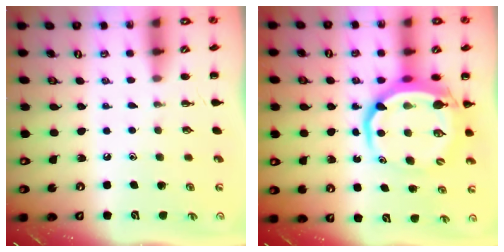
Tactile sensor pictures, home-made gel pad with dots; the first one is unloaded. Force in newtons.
{"total": 10.2, "press": 9.8, "slide": 2.8}